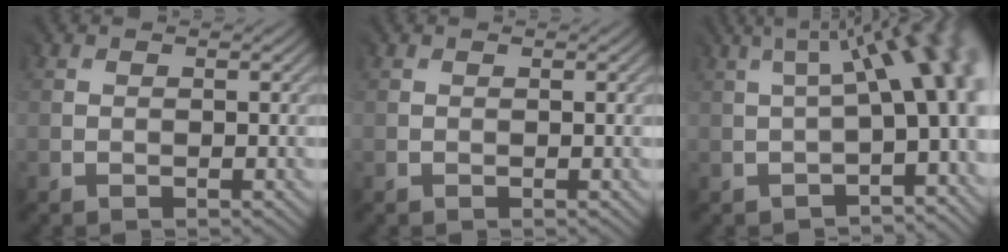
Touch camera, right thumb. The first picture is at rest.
{"total": 0.0}
{"total": 8.5, "force": [-1.1, 2.5, 8.1], "torque": [-0.085, 0.022, -0.013]}